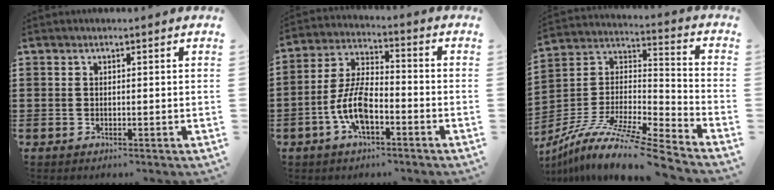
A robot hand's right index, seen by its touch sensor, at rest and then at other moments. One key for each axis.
{"total": 8.2, "fx": -3.3, "fy": 3.7, "fz": 6.5, "tx": -0.158, "ty": -0.001, "tz": -0.069}
{"total": 12.1, "fx": -10.0, "fy": 0.5, "fz": 6.8, "tx": -0.132, "ty": 0.004, "tz": -0.197}